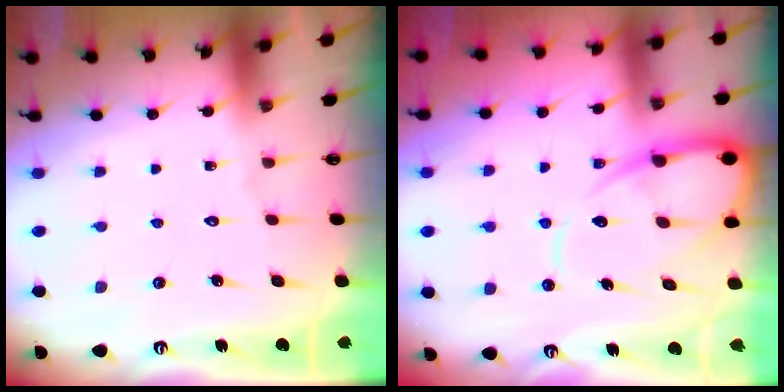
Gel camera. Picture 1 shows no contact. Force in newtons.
{"total": 11.4, "press": 11.4, "slide": 1.0}